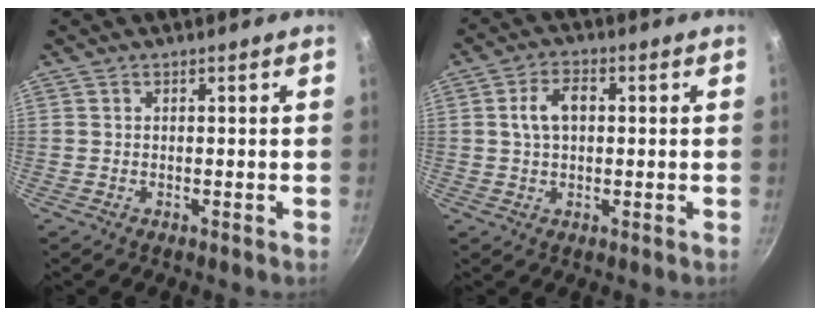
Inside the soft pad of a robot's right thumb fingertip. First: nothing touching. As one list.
[{"total": 5.8, "force": [0.9, 3.7, 4.4], "torque": [-0.067, 0.015, 0.011]}]